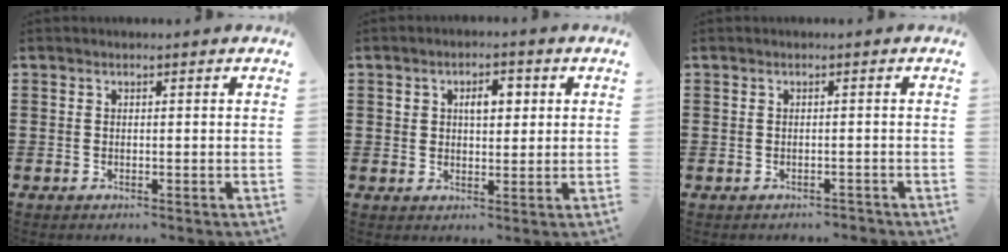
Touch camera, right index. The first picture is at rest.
{"total": 4.3, "force": [1.3, 2.4, 3.3], "torque": [-0.046, 0.004, 0.015]}
{"total": 0.9, "force": [-0.8, 0.5, 0.0], "torque": [-0.003, 0.003, -0.018]}